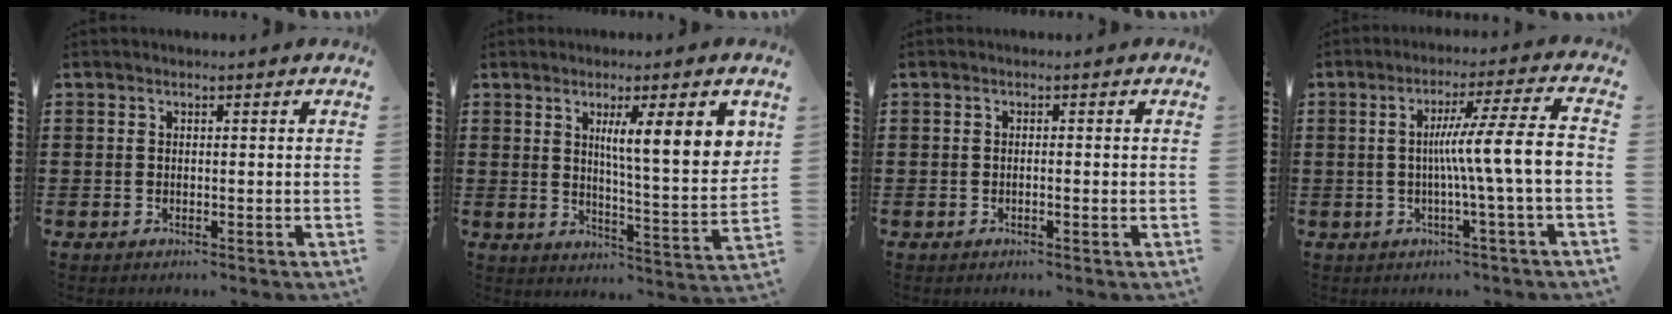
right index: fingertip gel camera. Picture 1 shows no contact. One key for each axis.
{"total": 9.3, "fx": 3.9, "fy": 1.3, "fz": 8.4, "tx": -0.134, "ty": -0.016, "tz": 0.056}
{"total": 0.6, "fx": -0.3, "fy": -0.1, "fz": 0.6, "tx": -0.010, "ty": -0.003, "tz": -0.005}
{"total": 9.8, "fx": -0.6, "fy": -0.4, "fz": 9.8, "tx": -0.176, "ty": -0.003, "tz": -0.018}